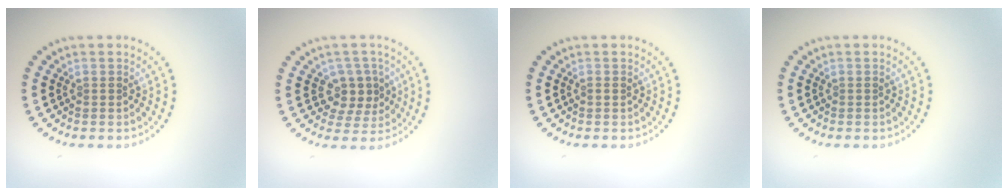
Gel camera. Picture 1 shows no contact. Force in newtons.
{"total": 2.8, "press": 2.6, "slide": 1.2}
{"total": 0.6, "press": 0.6, "slide": 0.1}
{"total": 0.0}